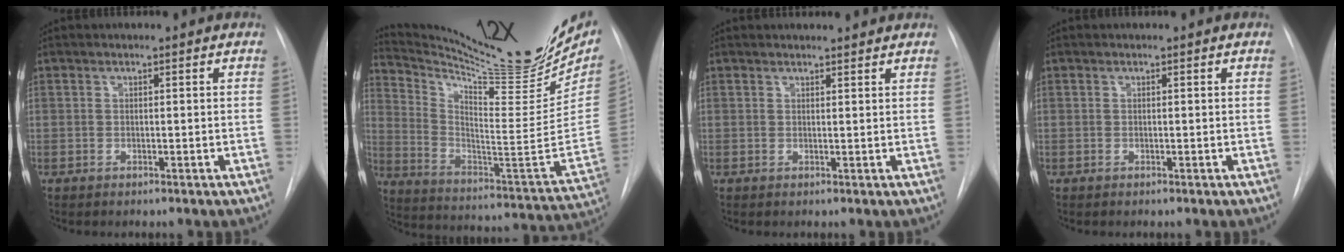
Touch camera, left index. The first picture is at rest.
{"total": 25.9, "force": [21.9, 3.0, 13.5], "torque": [-0.220, -0.066, 0.315]}
{"total": 4.3, "force": [4.2, 0.6, 0.8], "torque": [-0.010, 0.015, 0.045]}
{"total": 0.0}